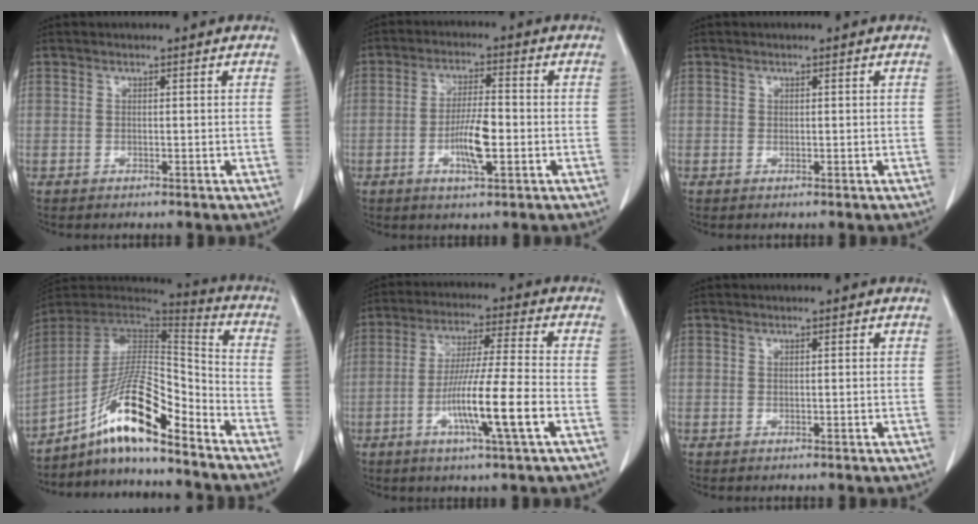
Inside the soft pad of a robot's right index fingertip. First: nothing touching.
{"total": 6.6, "force": [-1.8, 1.1, 6.2], "torque": [-0.120, 0.001, -0.031]}
{"total": 0.0}
{"total": 15.2, "force": [-10.6, 1.6, 10.9], "torque": [-0.191, 0.014, -0.186]}
{"total": 11.7, "force": [-3.9, -0.7, 11.0], "torque": [-0.208, -0.010, -0.073]}
{"total": 0.0}